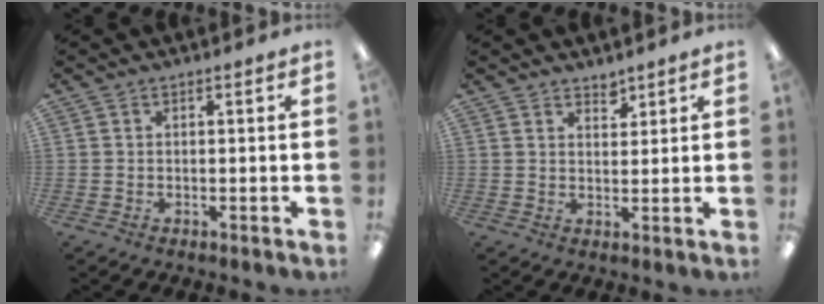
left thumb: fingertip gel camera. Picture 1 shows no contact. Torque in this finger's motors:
{"motor_torque": [-0.10, -0.04, -0.17, -0.17, 0.04]}